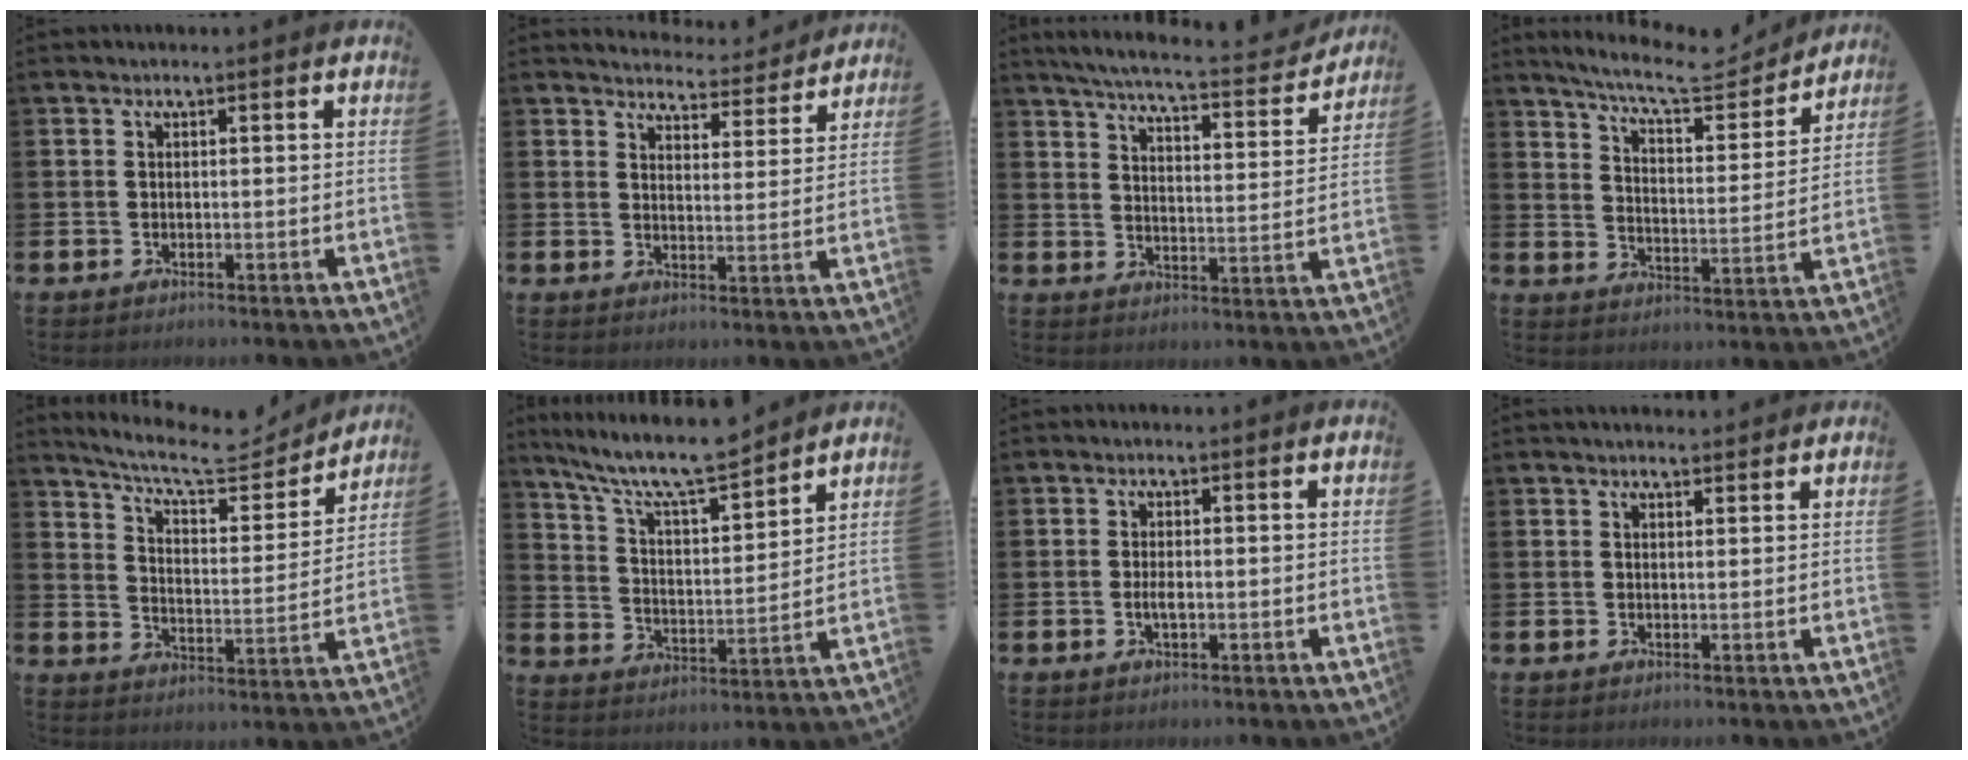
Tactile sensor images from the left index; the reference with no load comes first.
{"total": 4.3, "force": [4.2, 0.9, 0.1], "torque": [-0.010, -0.035, 0.071]}
{"total": 5.6, "force": [5.3, 0.3, 1.9], "torque": [-0.053, -0.043, 0.083]}
{"total": 8.6, "force": [7.9, 1.6, 3.2], "torque": [-0.082, -0.050, 0.134]}
{"total": 8.7, "force": [7.7, 2.2, 3.5], "torque": [-0.088, -0.052, 0.130]}
{"total": 9.5, "force": [8.6, 1.3, 3.6], "torque": [-0.101, -0.055, 0.151]}
{"total": 1.7, "force": [-0.3, 0.6, 1.5], "torque": [-0.024, -0.001, -0.007]}
{"total": 1.7, "force": [1.7, 0.3, 0.1], "torque": [0.003, -0.007, 0.029]}